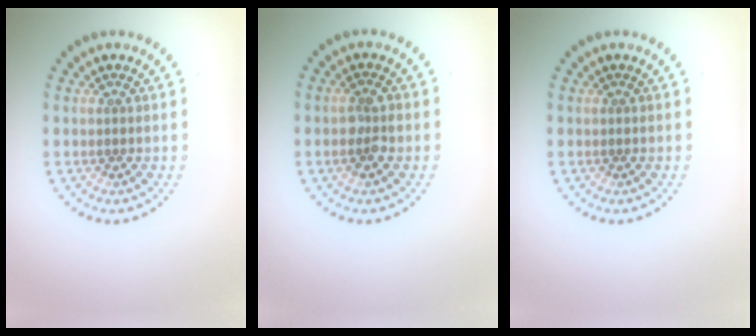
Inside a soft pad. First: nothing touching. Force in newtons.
{"total": 1.7, "press": 1.7, "slide": 0.3}
{"total": 0.0}